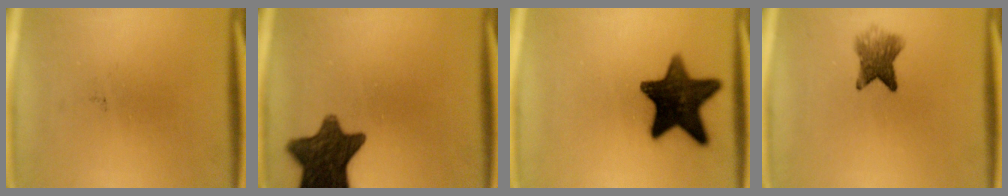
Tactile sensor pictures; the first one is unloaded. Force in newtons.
{"total": 11.9}
{"total": 14.8}
{"total": 4.8}